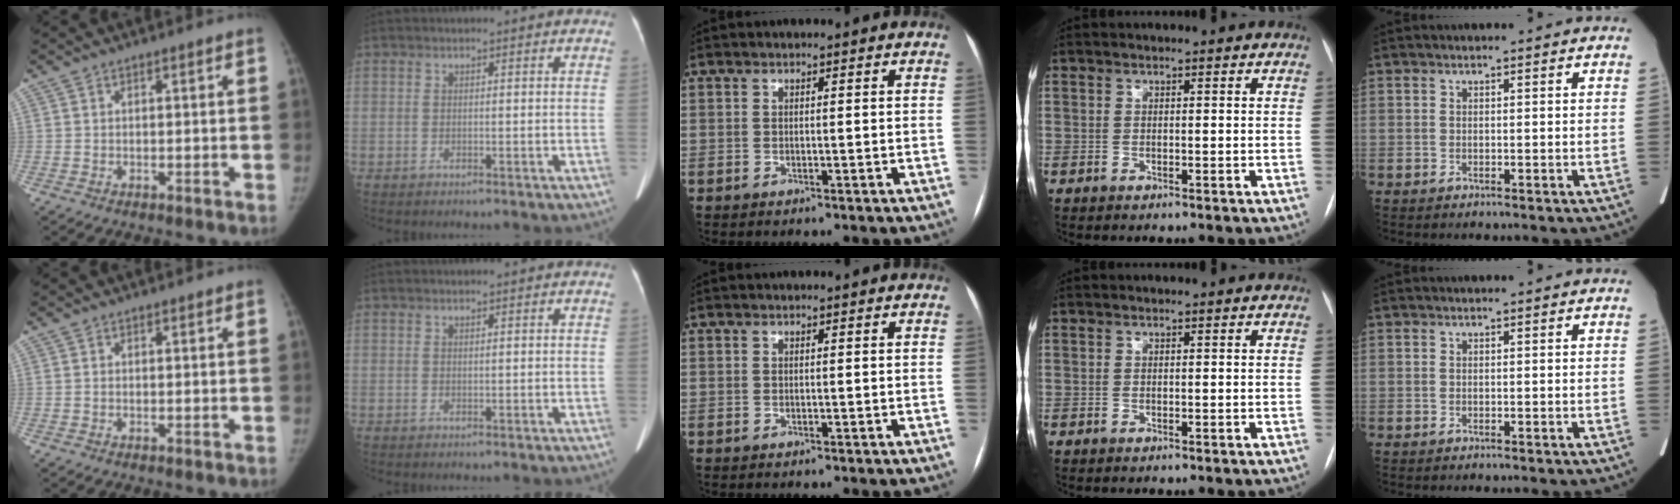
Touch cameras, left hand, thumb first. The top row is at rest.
{}